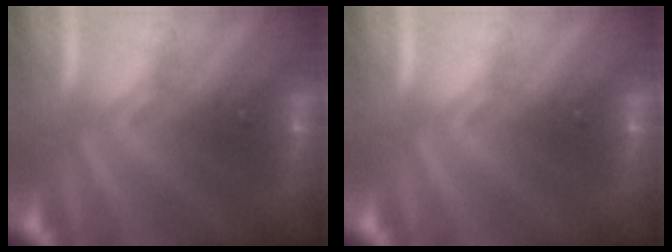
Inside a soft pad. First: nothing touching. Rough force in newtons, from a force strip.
{"total": 0.0}